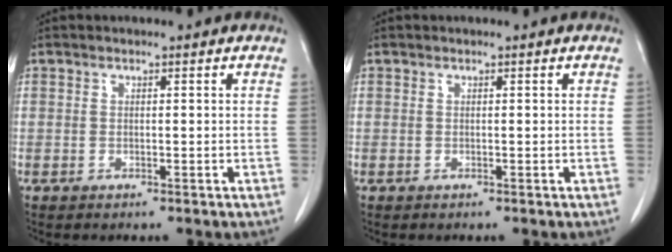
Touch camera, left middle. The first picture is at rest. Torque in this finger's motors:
{"motor_torque": [0.19, -0.19, 0.05, 0.01]}